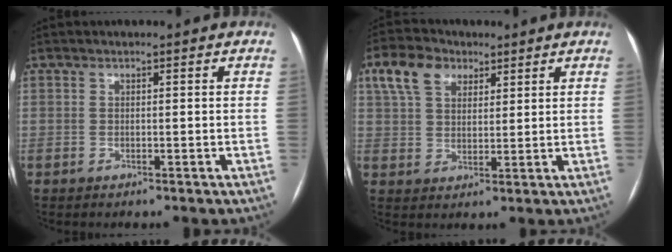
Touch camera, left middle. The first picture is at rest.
{"total": 7.7, "force": [4.1, 5.0, 4.2], "torque": [-0.091, 0.030, 0.079]}